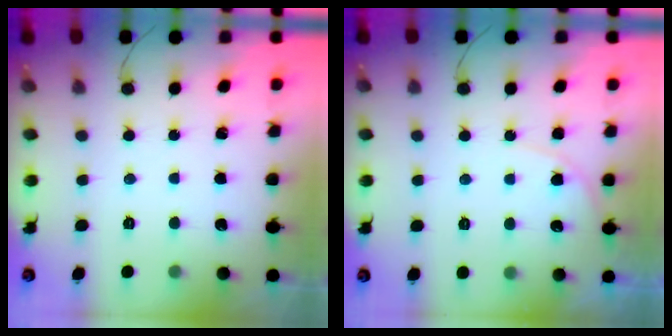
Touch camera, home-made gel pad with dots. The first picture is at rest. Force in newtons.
{"total": 6.9, "press": 6.9, "slide": 0.6}